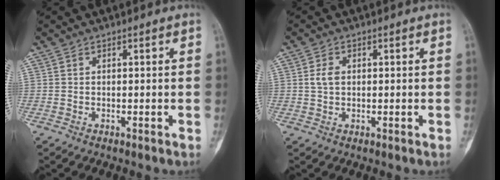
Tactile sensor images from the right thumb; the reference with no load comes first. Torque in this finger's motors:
{"motor_torque": [0.44, 0.63, 0.12, -0.11, -0.03]}